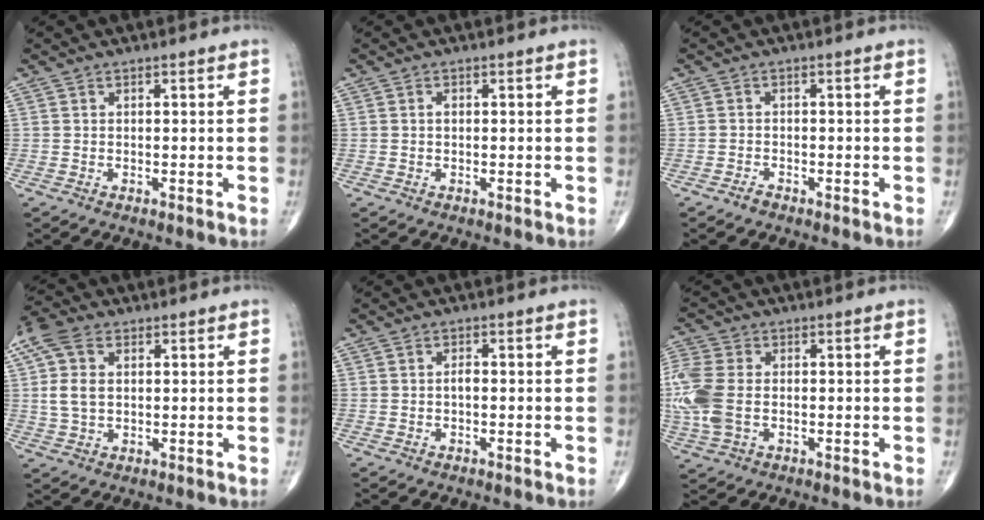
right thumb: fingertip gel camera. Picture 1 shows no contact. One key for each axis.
{"total": 0.6, "fx": 0.1, "fy": 0.3, "fz": 0.5, "tx": -0.010, "ty": -0.001, "tz": 0.000}
{"total": 1.2, "fx": -1.0, "fy": 0.6, "fz": 0.3, "tx": -0.007, "ty": 0.002, "tz": -0.020}
{"total": 8.6, "fx": 2.0, "fy": 5.4, "fz": 6.3, "tx": -0.145, "ty": 0.012, "tz": 0.038}
{"total": 1.1, "fx": -0.2, "fy": 0.6, "fz": 0.9, "tx": -0.014, "ty": 0.002, "tz": -0.006}
{"total": 11.2, "fx": -0.6, "fy": 7.2, "fz": 8.6, "tx": -0.238, "ty": 0.005, "tz": -0.011}